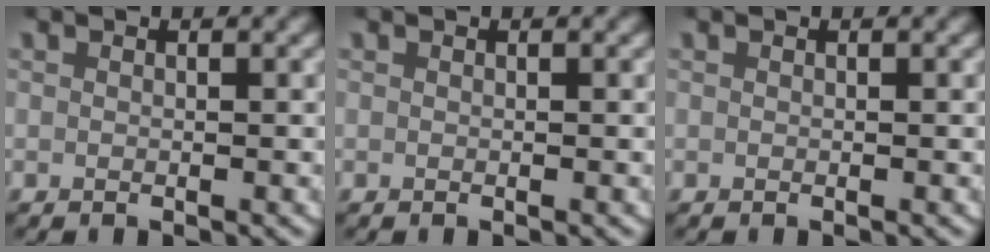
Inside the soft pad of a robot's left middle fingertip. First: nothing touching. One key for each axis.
{"total": 0.0}
{"total": 0.0}